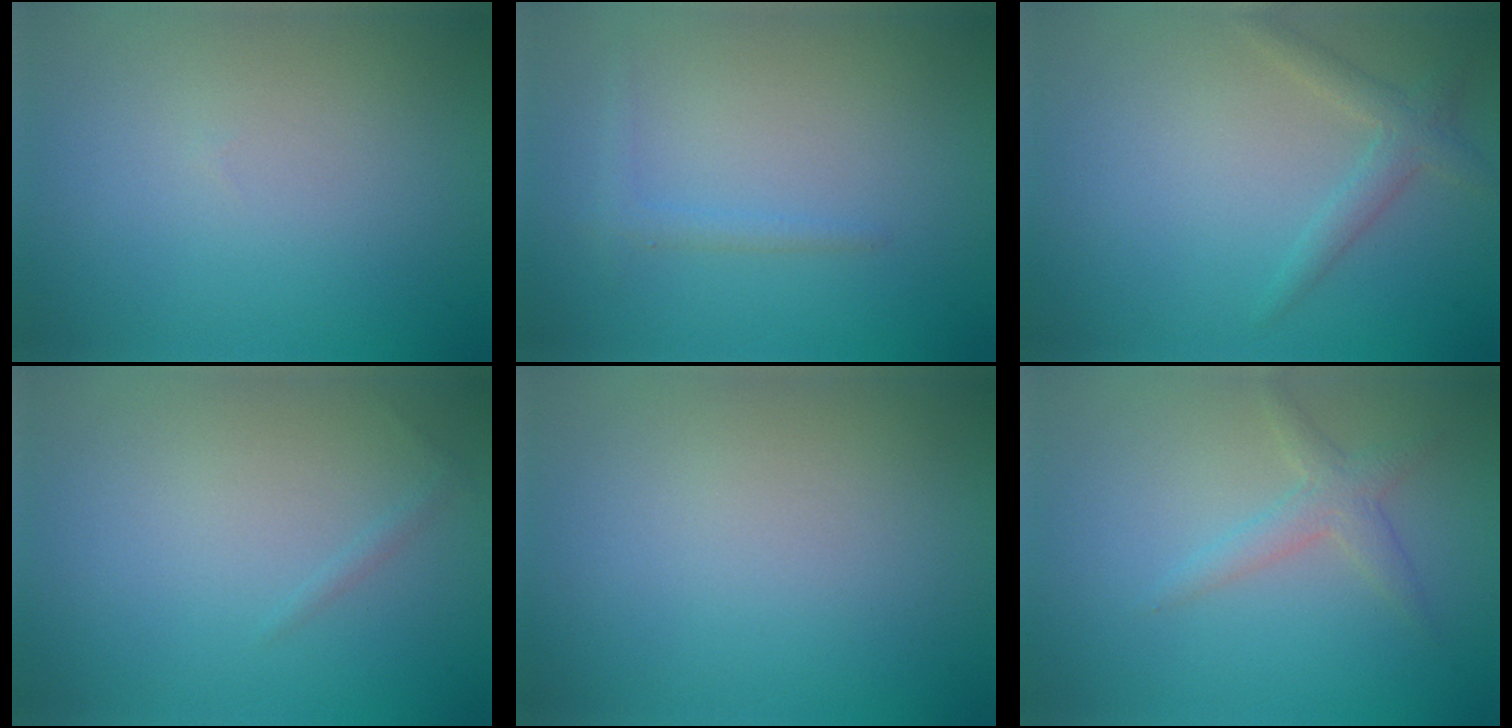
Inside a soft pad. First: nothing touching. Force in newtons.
{"total": 1.1, "press": 1.1, "slide": 0.1}
{"total": 1.9, "press": 1.9, "slide": 0.0}
{"total": 0.5, "press": 0.5, "slide": 0.0}
{"total": 0.0}
{"total": 2.0, "press": 2.0, "slide": 0.0}